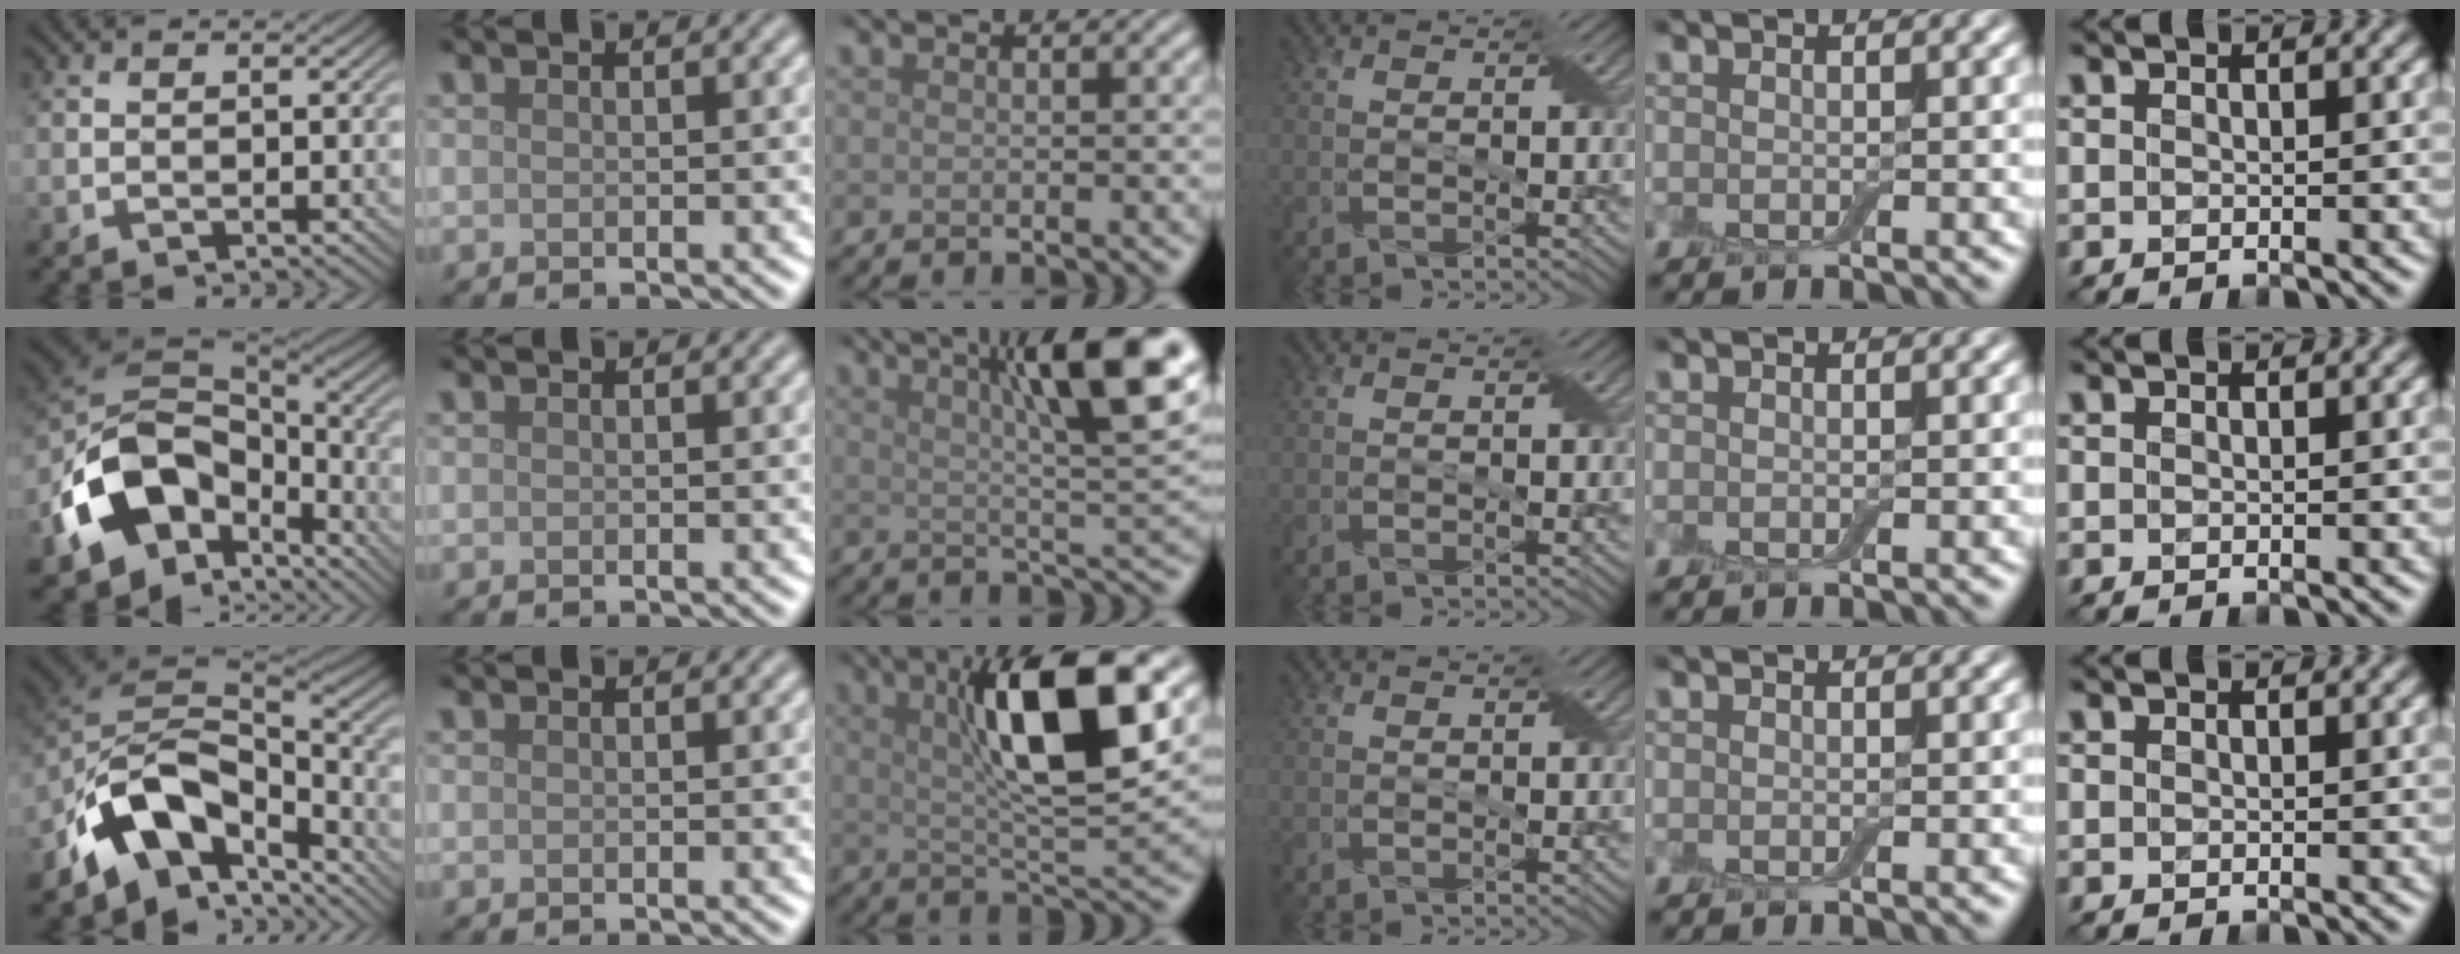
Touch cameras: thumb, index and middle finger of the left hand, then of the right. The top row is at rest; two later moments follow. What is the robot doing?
{"motion": "open", "object": "airpods case & airpods"}